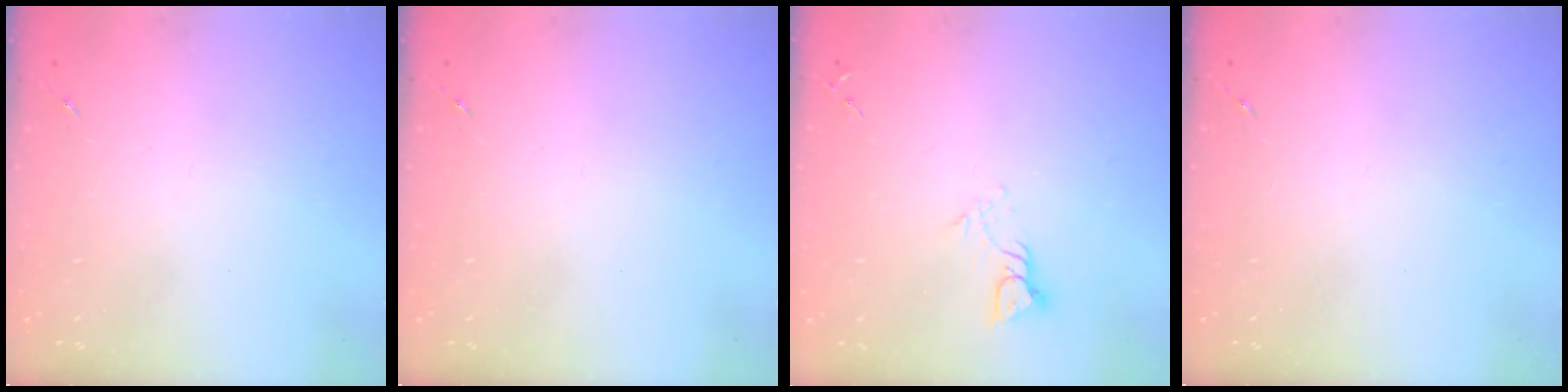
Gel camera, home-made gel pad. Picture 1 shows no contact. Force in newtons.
{"total": 0.0}
{"total": 4.4, "press": 4.4, "slide": 0.3}
{"total": 0.0}